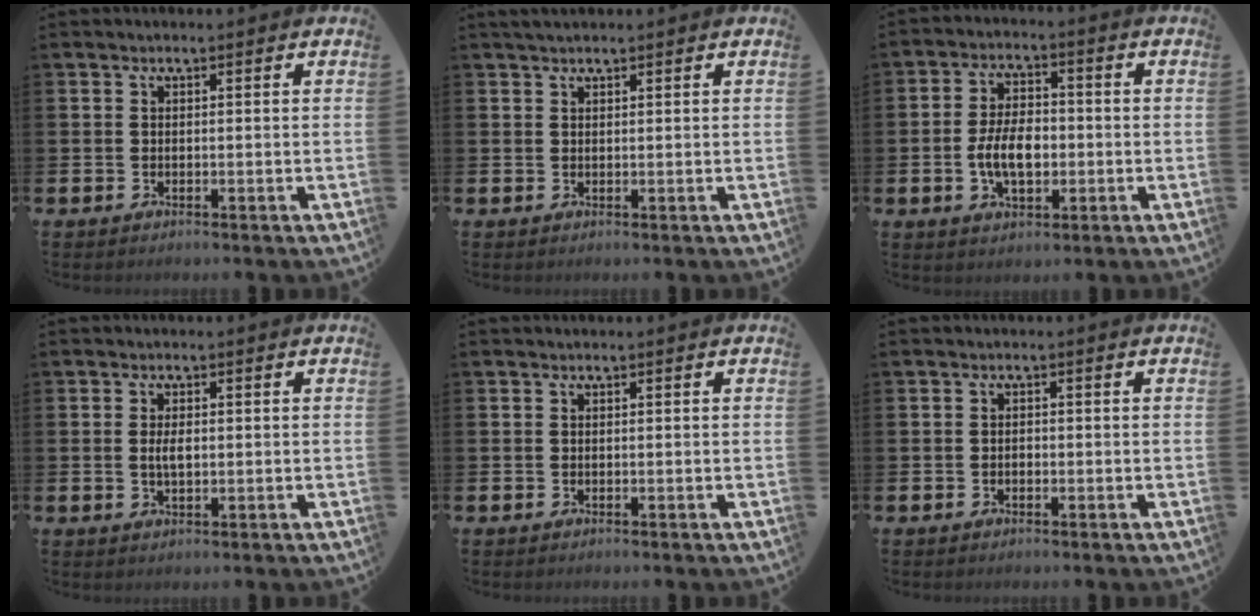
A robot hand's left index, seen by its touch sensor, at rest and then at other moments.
{"total": 1.4, "force": [1.3, 0.4, 0.5], "torque": [0.001, -0.001, 0.020]}
{"total": 6.3, "force": [-1.0, 3.6, 5.2], "torque": [-0.088, 0.004, -0.022]}
{"total": 2.4, "force": [0.2, 1.1, 2.1], "torque": [-0.031, -0.001, -0.001]}
{"total": 0.0}
{"total": 0.7, "force": [-0.3, 0.5, 0.3], "torque": [-0.013, 0.004, -0.007]}